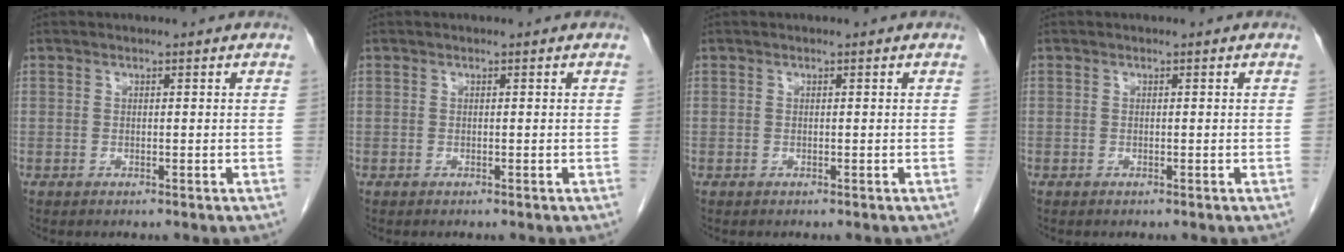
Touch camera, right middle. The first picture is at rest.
{"total": 0.0}
{"total": 0.0}
{"total": 0.0}